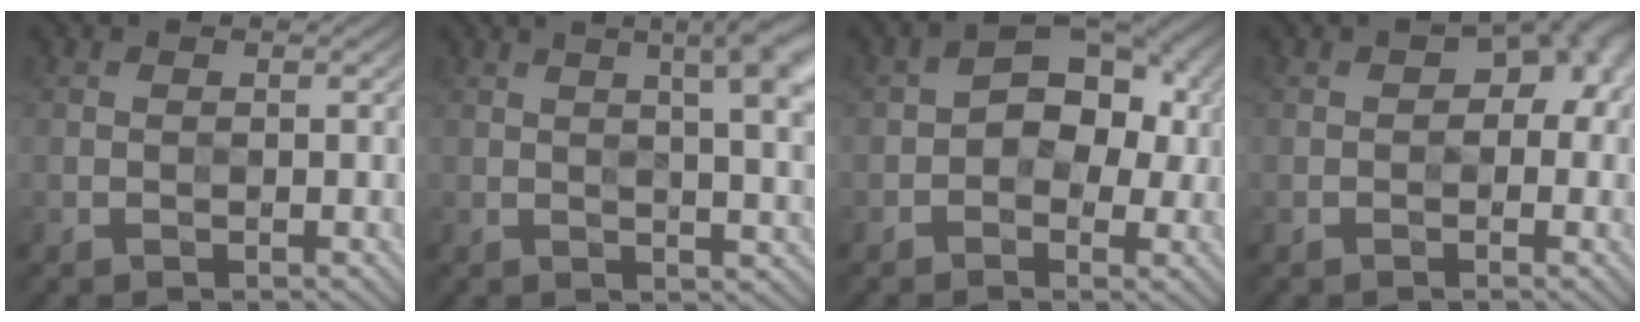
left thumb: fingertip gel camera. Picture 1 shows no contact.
{"total": 9.7, "force": [4.0, 2.6, 8.5], "torque": [-0.083, 0.030, 0.041]}
{"total": 5.9, "force": [-0.4, 4.1, 4.2], "torque": [-0.047, 0.006, -0.018]}
{"total": 5.4, "force": [0.5, 3.5, 4.1], "torque": [-0.035, 0.006, 0.002]}